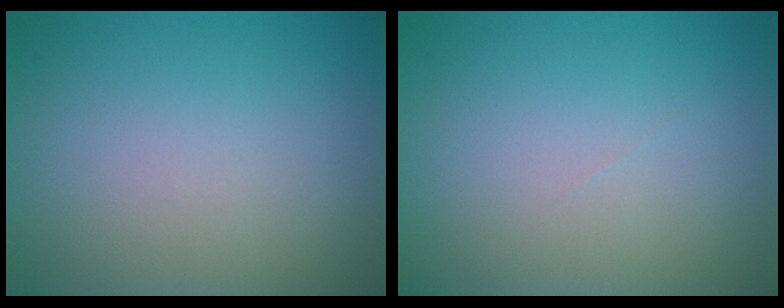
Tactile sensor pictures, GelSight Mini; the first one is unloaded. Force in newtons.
{"total": 0.0}